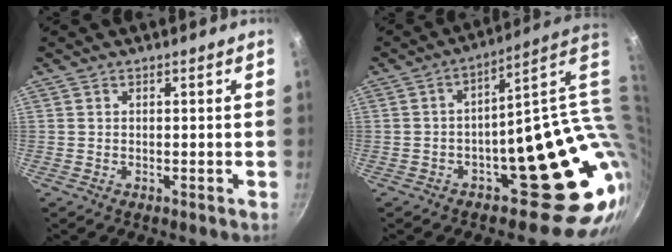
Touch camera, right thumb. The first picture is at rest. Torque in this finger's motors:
{"motor_torque": [2.53, 1.68, 1.81, -0.96, 0.36]}